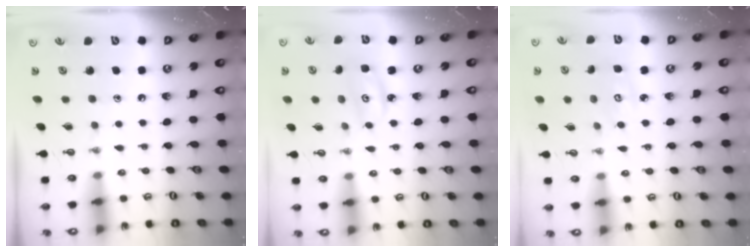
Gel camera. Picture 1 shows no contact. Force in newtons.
{"total": 3.2, "press": 3.2, "slide": 0.3}
{"total": 4.9, "press": 4.9, "slide": 0.4}